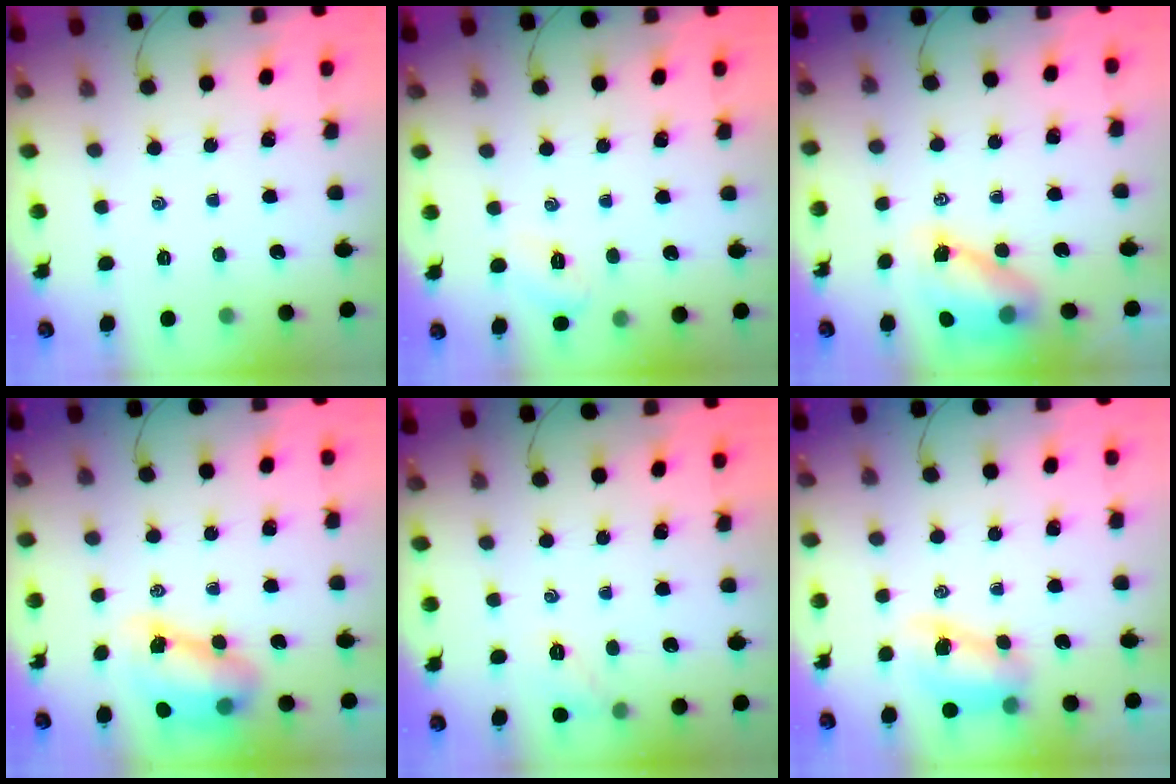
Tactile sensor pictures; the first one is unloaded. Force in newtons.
{"total": 6.9, "press": 6.7, "slide": 1.6}
{"total": 8.1, "press": 8.0, "slide": 1.1}
{"total": 8.3, "press": 8.1, "slide": 1.9}
{"total": 6.4, "press": 6.3, "slide": 1.5}
{"total": 7.5, "press": 7.4, "slide": 1.0}